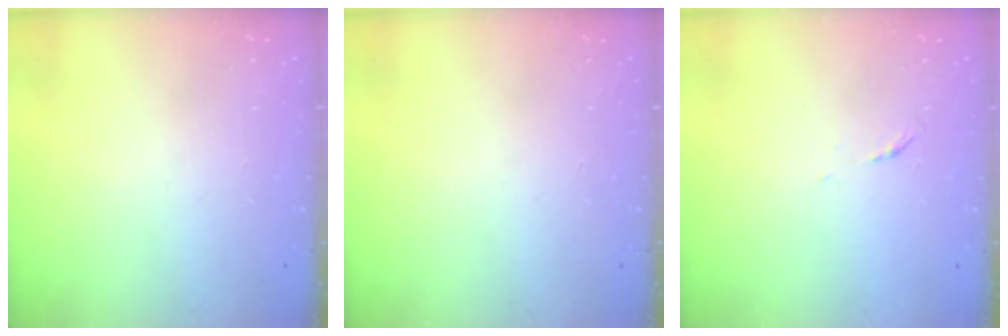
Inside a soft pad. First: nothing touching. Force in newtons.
{"total": 0.0}
{"total": 3.1, "press": 3.0, "slide": 0.5}